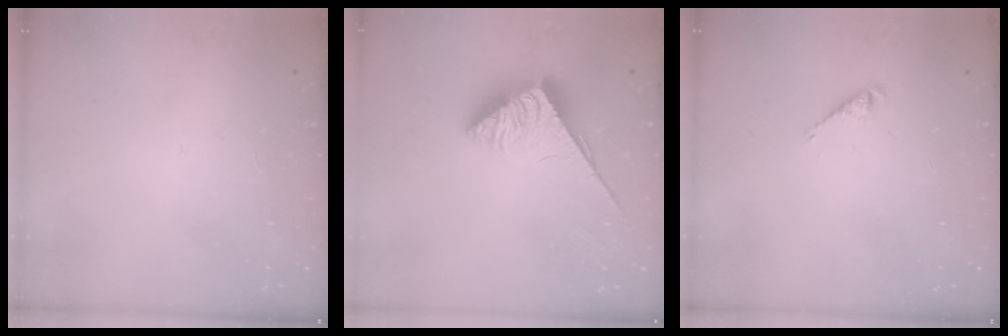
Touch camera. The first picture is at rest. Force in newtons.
{"total": 3.7, "press": 3.6, "slide": 0.6}
{"total": 2.6, "press": 2.6, "slide": 0.5}